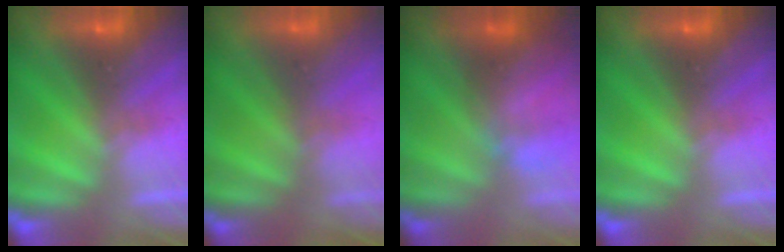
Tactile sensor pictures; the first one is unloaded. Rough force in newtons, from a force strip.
{"total": 2.6}
{"total": 4.5}
{"total": 0.0}